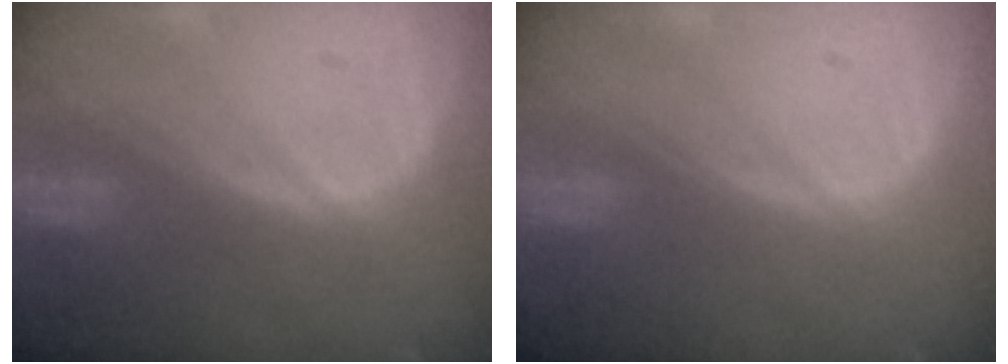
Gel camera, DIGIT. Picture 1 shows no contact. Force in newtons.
{"total": 0.0}